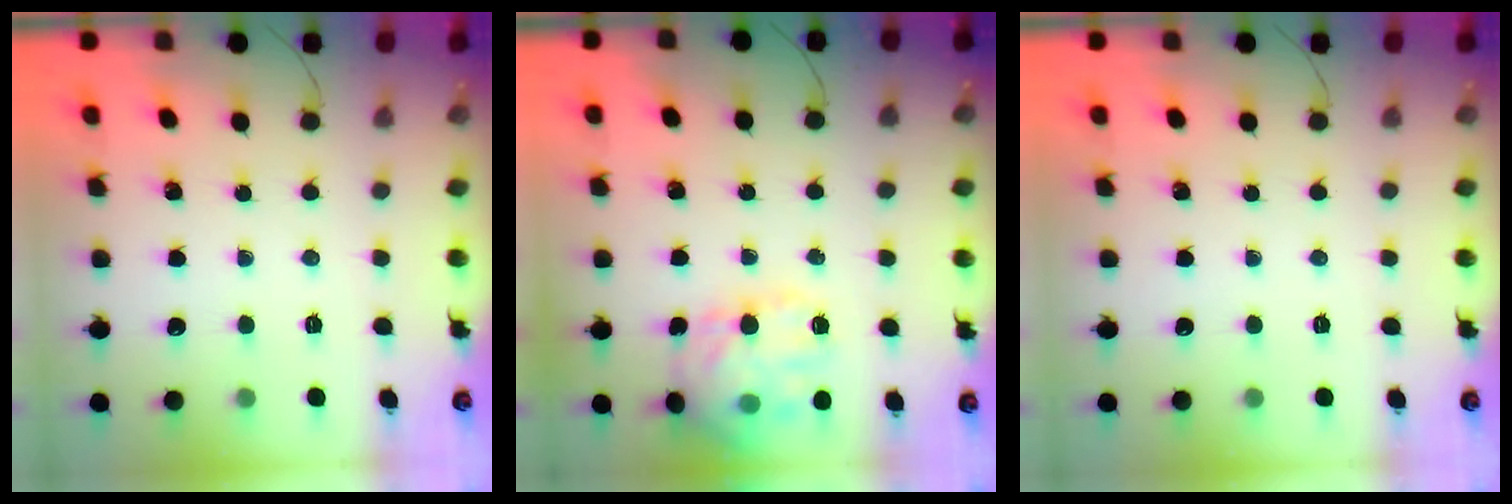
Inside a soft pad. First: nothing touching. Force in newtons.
{"total": 17.6, "press": 17.5, "slide": 1.3}
{"total": 0.0}